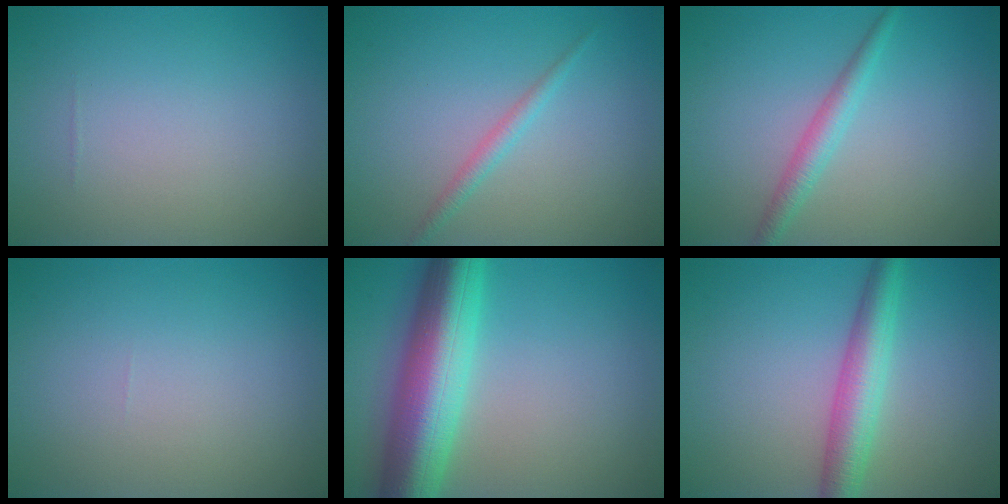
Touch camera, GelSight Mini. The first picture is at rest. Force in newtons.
{"total": 1.4, "press": 1.4, "slide": 0.0}
{"total": 2.0, "press": 2.0, "slide": 0.0}
{"total": 0.0}
{"total": 10.1, "press": 10.1, "slide": 0.3}
{"total": 4.4, "press": 4.4, "slide": 0.0}